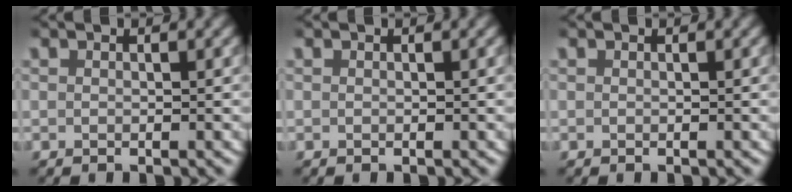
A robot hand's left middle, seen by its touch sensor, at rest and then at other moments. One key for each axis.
{"total": 0.0}
{"total": 0.0}